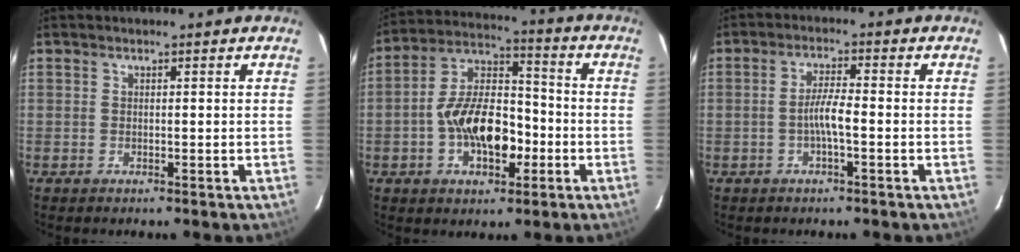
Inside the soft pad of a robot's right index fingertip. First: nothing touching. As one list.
[{"total": 13.5, "force": [-3.7, 7.1, 10.9], "torque": [-0.207, 0.020, -0.059]}, {"total": 3.9, "force": [-1.2, 0.3, 3.7], "torque": [-0.072, 0.005, -0.023]}]